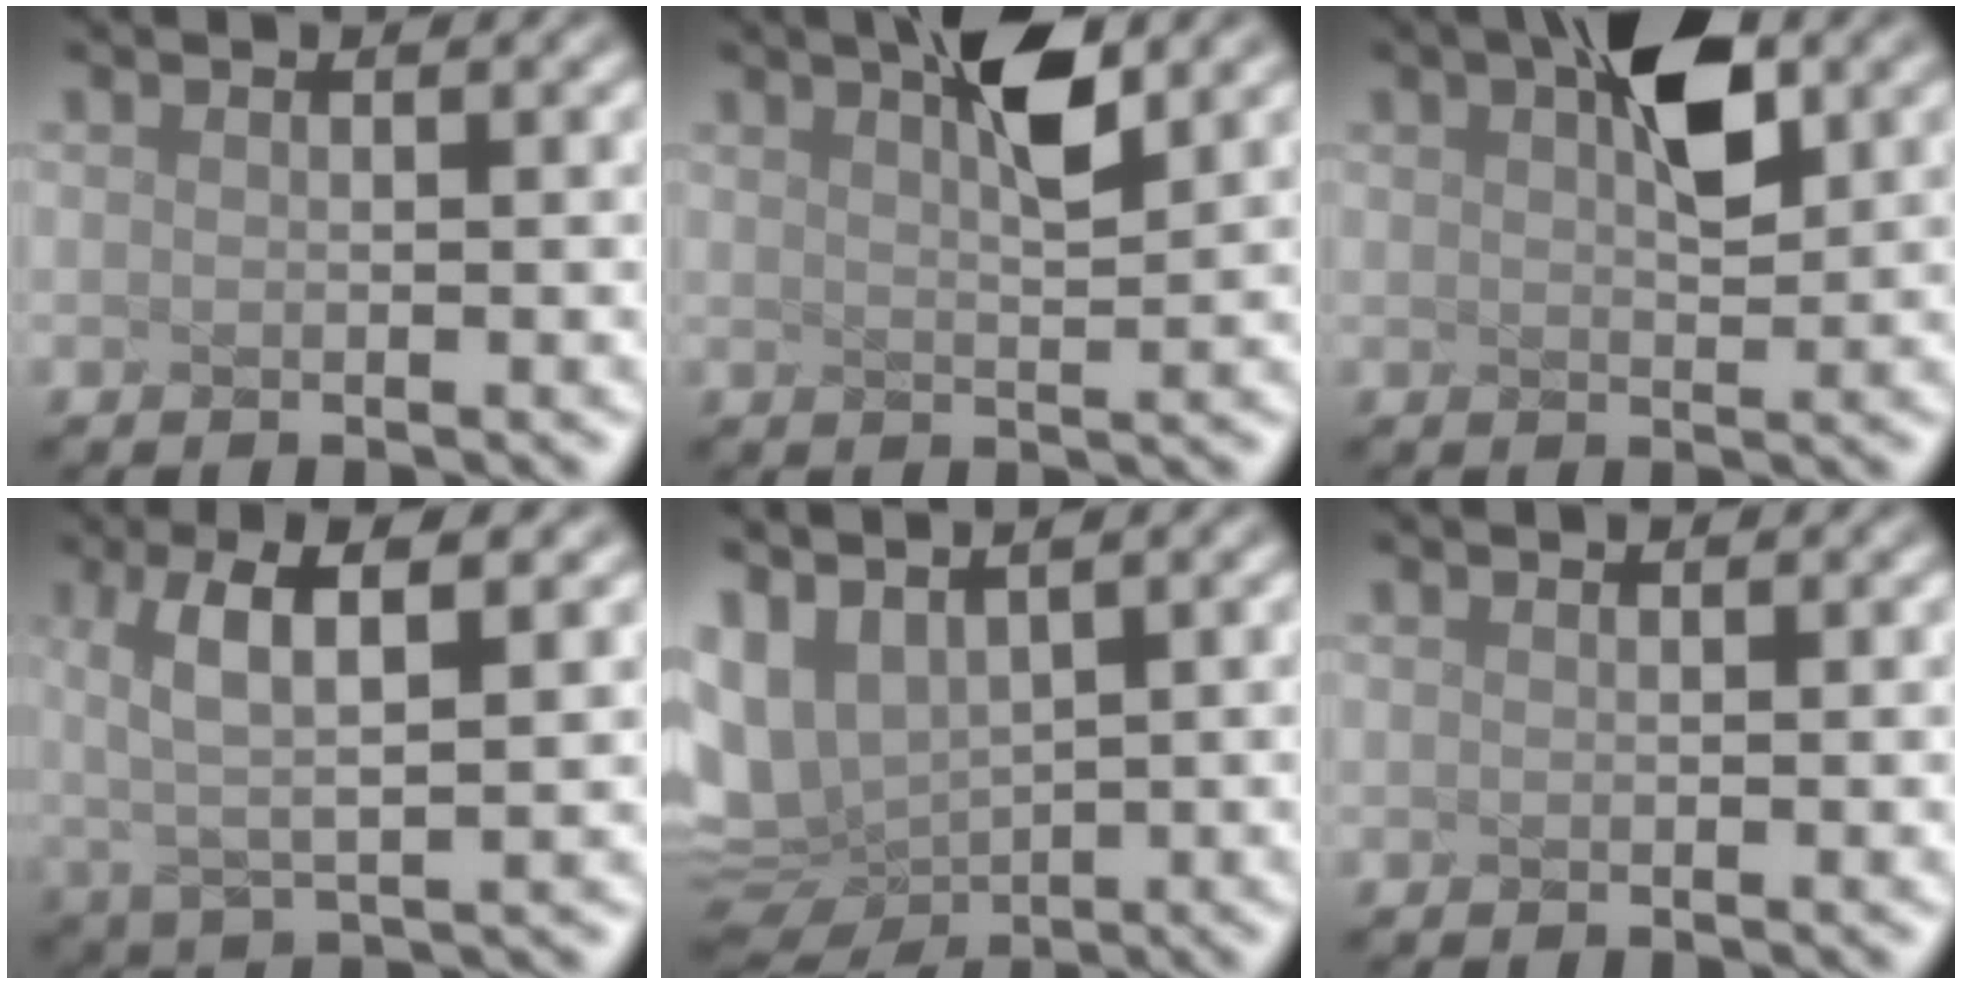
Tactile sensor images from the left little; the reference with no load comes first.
{"total": 2.3, "force": [0.9, -0.3, 2.1], "torque": [-0.060, 0.000, 0.049]}
{"total": 2.7, "force": [0.8, 0.3, 2.6], "torque": [-0.072, 0.004, 0.045]}
{"total": 4.4, "force": [0.6, 0.5, 4.4], "torque": [-0.122, 0.002, 0.046]}
{"total": 4.9, "force": [0.2, 2.5, 4.2], "torque": [-0.128, -0.015, 0.068]}
{"total": 0.0}